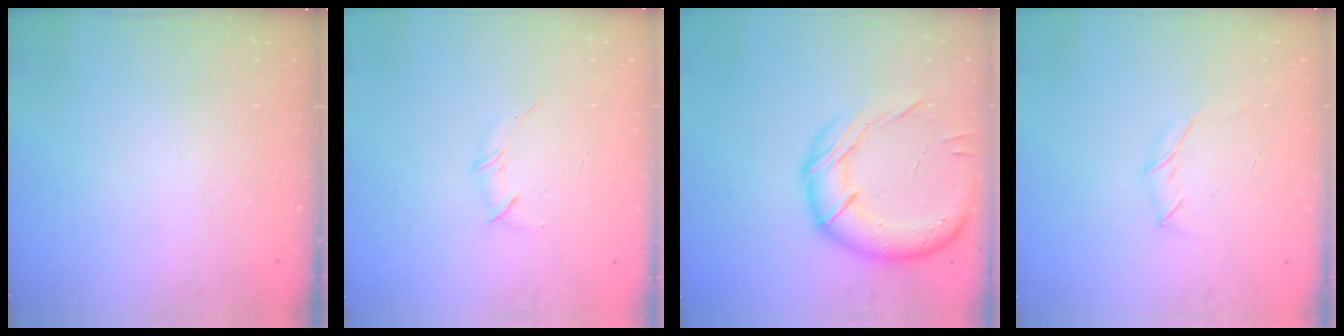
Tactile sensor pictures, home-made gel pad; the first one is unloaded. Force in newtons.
{"total": 3.0, "press": 2.9, "slide": 0.8}
{"total": 17.7, "press": 17.4, "slide": 3.2}
{"total": 3.8, "press": 3.7, "slide": 0.9}